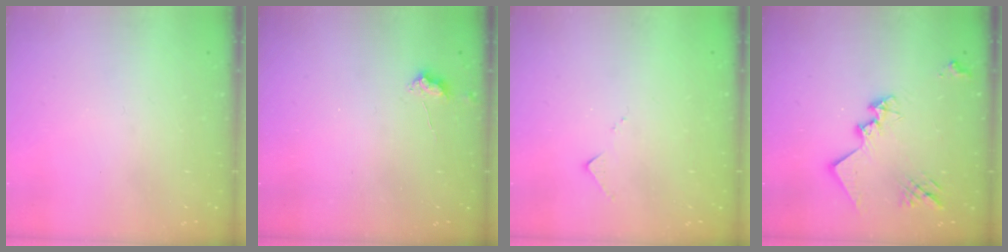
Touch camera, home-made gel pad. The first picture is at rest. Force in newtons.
{"total": 3.0, "press": 2.9, "slide": 0.5}
{"total": 6.3, "press": 6.3, "slide": 0.8}
{"total": 15.2, "press": 15.2, "slide": 0.4}